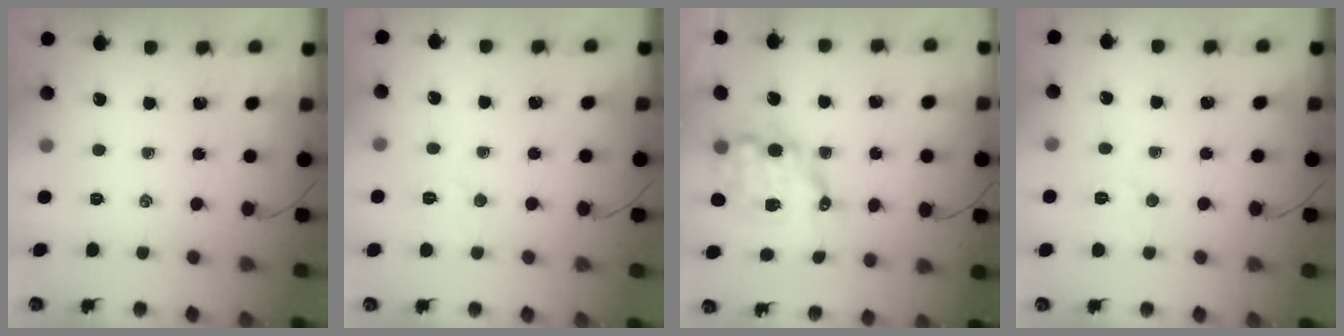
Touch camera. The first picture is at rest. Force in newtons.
{"total": 4.6, "press": 4.4, "slide": 1.1}
{"total": 11.4, "press": 11.2, "slide": 2.3}
{"total": 4.6, "press": 4.4, "slide": 1.1}